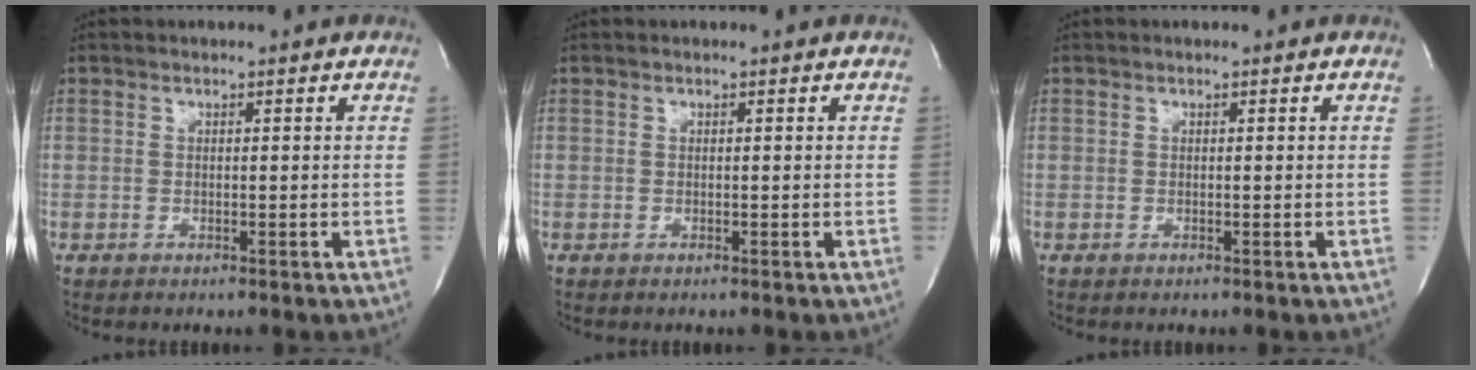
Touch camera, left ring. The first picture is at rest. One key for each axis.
{"total": 0.0}
{"total": 0.0}